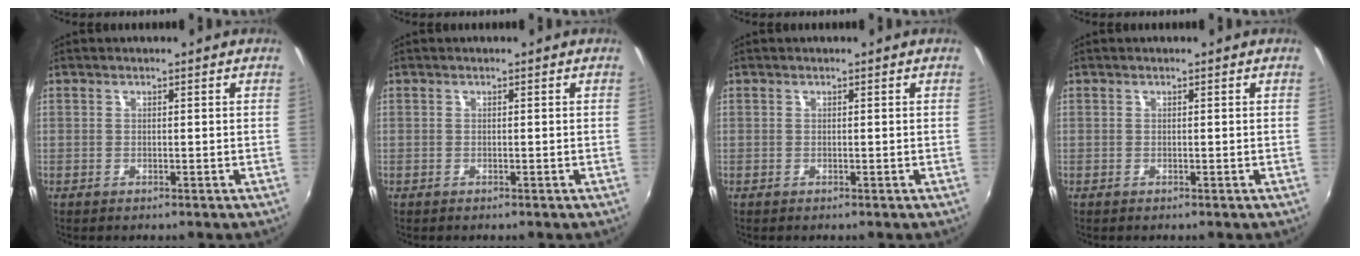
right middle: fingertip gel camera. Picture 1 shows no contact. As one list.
[{"total": 0.0}, {"total": 0.0}, {"total": 0.0}]